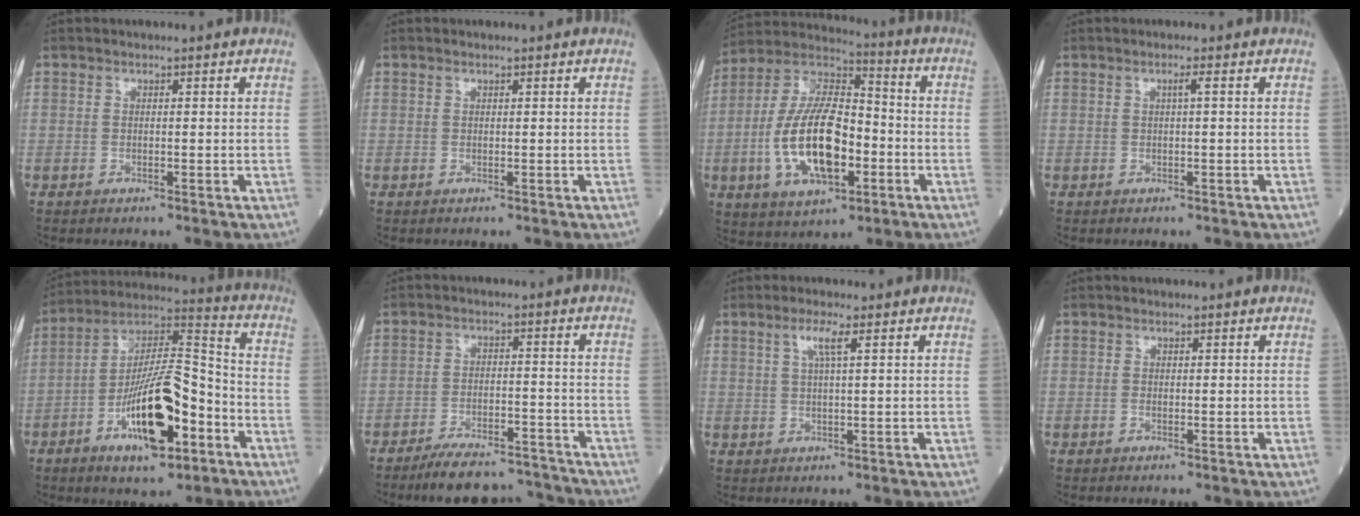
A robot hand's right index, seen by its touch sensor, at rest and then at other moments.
{"total": 0.0}
{"total": 17.2, "force": [-4.0, 7.2, 15.1], "torque": [-0.306, 0.009, -0.071]}
{"total": 0.9, "force": [0.1, -0.2, 0.9], "torque": [-0.015, 0.003, 0.002]}
{"total": 17.5, "force": [-6.8, 5.0, 15.3], "torque": [-0.281, 0.010, -0.110]}
{"total": 10.5, "force": [-9.9, 2.1, 2.9], "torque": [-0.038, 0.013, -0.155]}
{"total": 3.0, "force": [1.3, -0.1, 2.7], "torque": [-0.059, 0.005, 0.026]}
{"total": 0.0}